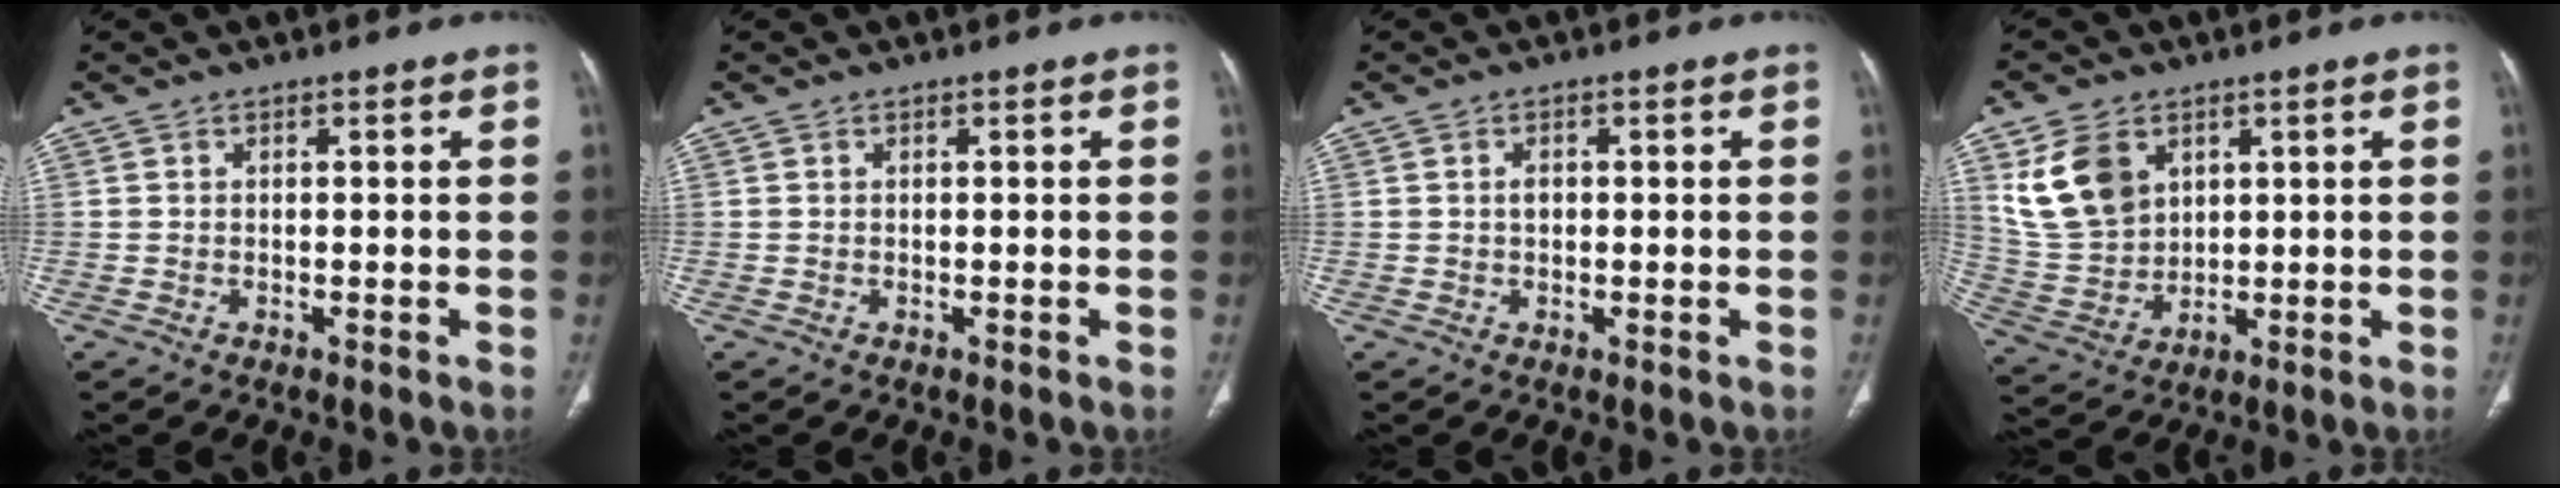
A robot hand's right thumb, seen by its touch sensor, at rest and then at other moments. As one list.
[{"total": 0.0}, {"total": 1.2, "force": [0.1, 0.9, 0.8], "torque": [-0.012, 0.003, 0.001]}, {"total": 11.4, "force": [4.6, 8.3, 6.3], "torque": [-0.106, -0.015, 0.107]}]